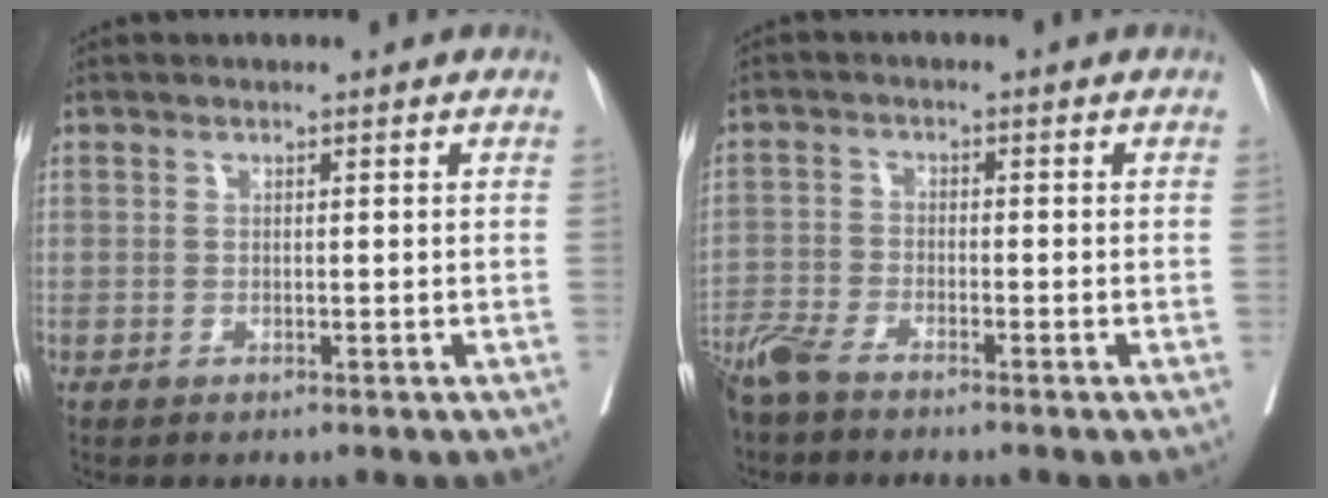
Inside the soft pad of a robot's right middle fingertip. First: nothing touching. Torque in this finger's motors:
{"motor_torque": [1.18, -0.96, 0.58, 0.21]}